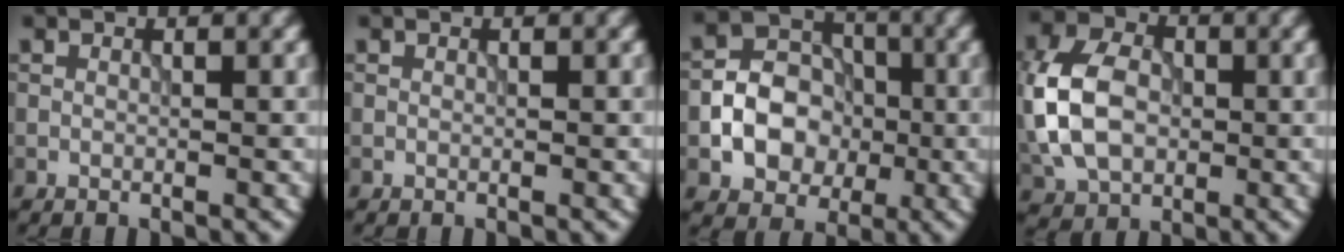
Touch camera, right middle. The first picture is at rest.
{"total": 0.0}
{"total": 6.3, "force": [-1.3, 5.1, 3.5], "torque": [-0.053, 0.002, -0.030]}
{"total": 8.1, "force": [-0.6, 5.9, 5.5], "torque": [-0.134, 0.007, -0.024]}